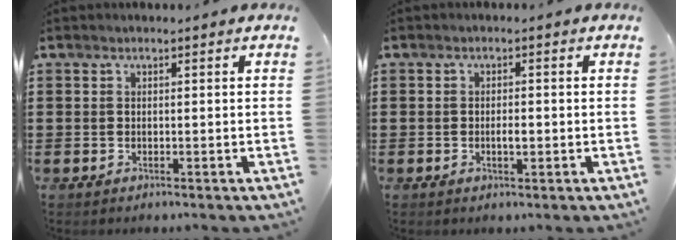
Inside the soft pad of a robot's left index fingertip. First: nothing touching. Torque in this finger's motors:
{"motor_torque": [0.03, 0.01, 0.01, 0.02]}